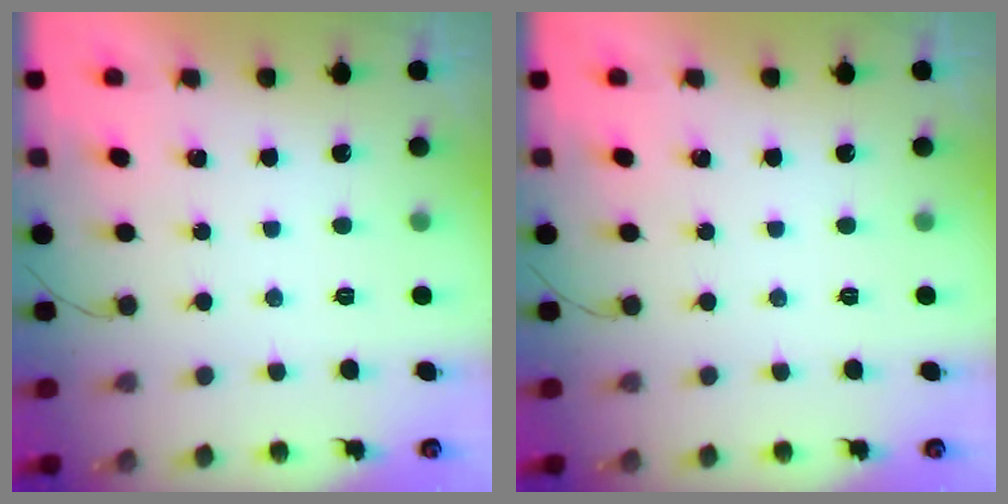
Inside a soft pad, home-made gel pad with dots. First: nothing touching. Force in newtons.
{"total": 0.0}